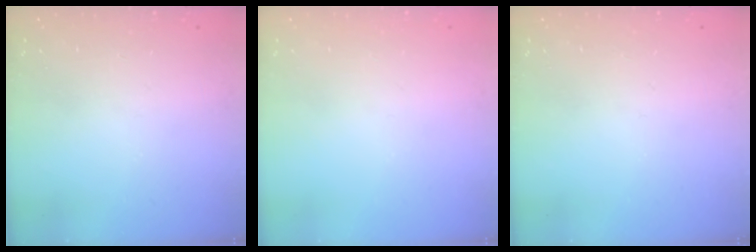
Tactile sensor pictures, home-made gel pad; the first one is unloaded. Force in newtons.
{"total": 0.0}
{"total": 0.0}